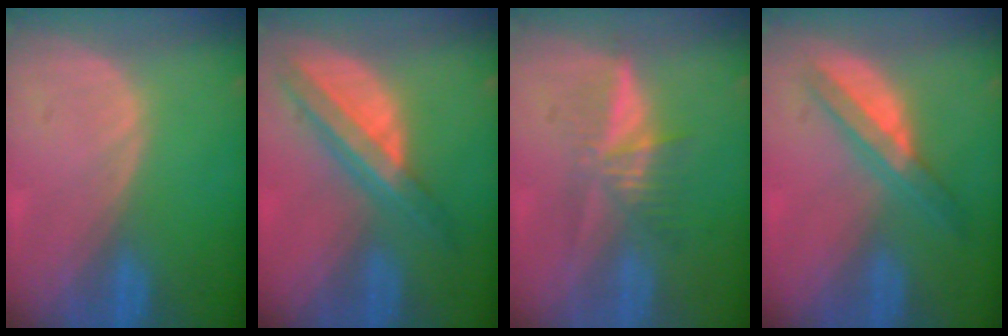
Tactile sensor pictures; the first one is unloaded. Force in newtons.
{"total": 8.0, "press": 6.7, "slide": 4.4}
{"total": 5.2, "press": 5.1, "slide": 1.0}
{"total": 5.7, "press": 5.3, "slide": 2.0}